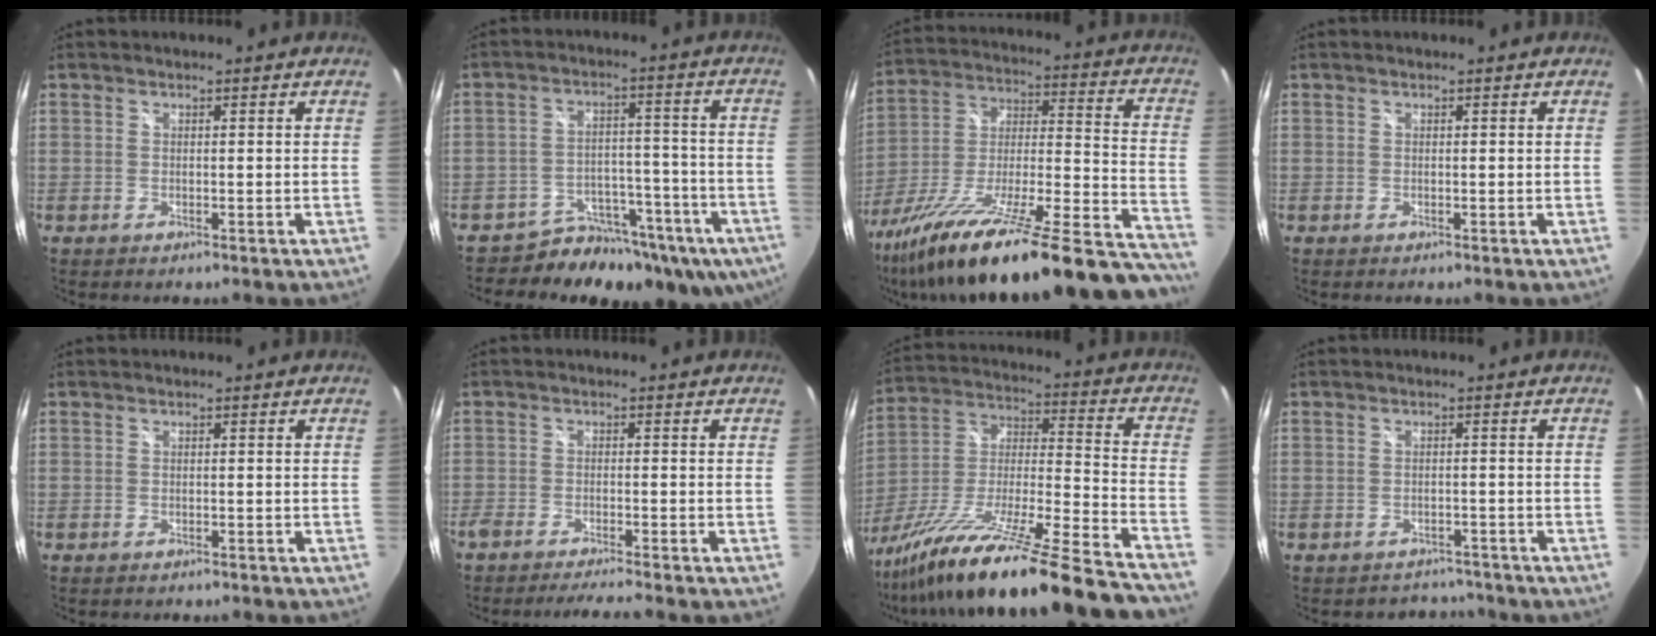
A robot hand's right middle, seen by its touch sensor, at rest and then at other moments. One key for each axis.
{"total": 16.2, "fx": -11.3, "fy": 9.4, "fz": 6.9, "tx": -0.113, "ty": 0.004, "tz": -0.153}
{"total": 38.0, "fx": -29.0, "fy": 6.7, "fz": 23.7, "tx": -0.344, "ty": -0.050, "tz": -0.436}
{"total": 0.0}
{"total": 0.9, "fx": -0.8, "fy": 0.4, "fz": 0.3, "tx": -0.009, "ty": -0.003, "tz": -0.012}
{"total": 5.6, "fx": -5.1, "fy": -0.4, "fz": 2.3, "tx": -0.058, "ty": -0.007, "tz": -0.088}
{"total": 33.3, "fx": -26.8, "fy": 1.3, "fz": 19.7, "tx": -0.309, "ty": -0.069, "tz": -0.428}
{"total": 3.6, "fx": -3.2, "fy": 1.5, "fz": -0.6, "tx": 0.008, "ty": 0.011, "tz": -0.048}